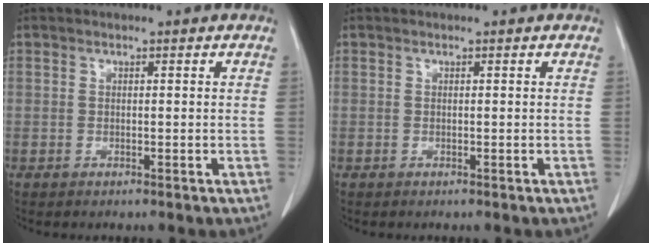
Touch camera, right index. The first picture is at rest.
{"total": 0.0}